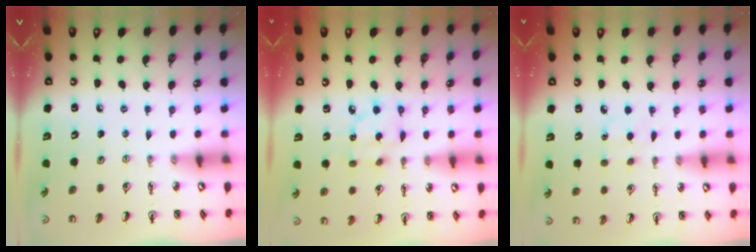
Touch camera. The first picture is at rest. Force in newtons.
{"total": 6.2, "press": 6.2, "slide": 0.3}
{"total": 3.8, "press": 3.7, "slide": 0.4}